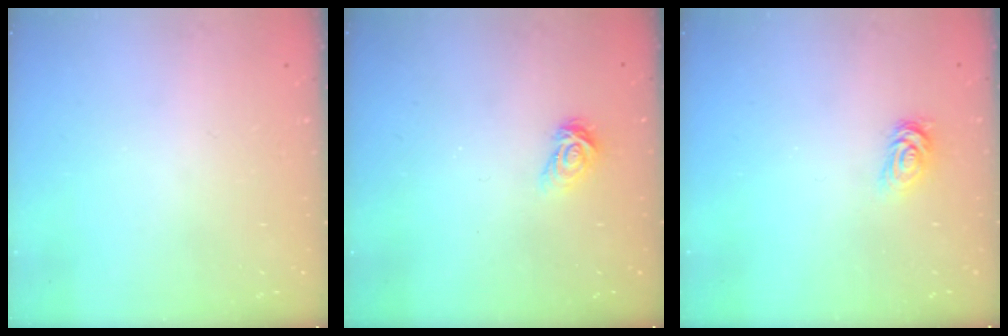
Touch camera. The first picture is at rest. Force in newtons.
{"total": 3.8, "press": 3.8, "slide": 0.4}
{"total": 2.7, "press": 2.7, "slide": 0.4}